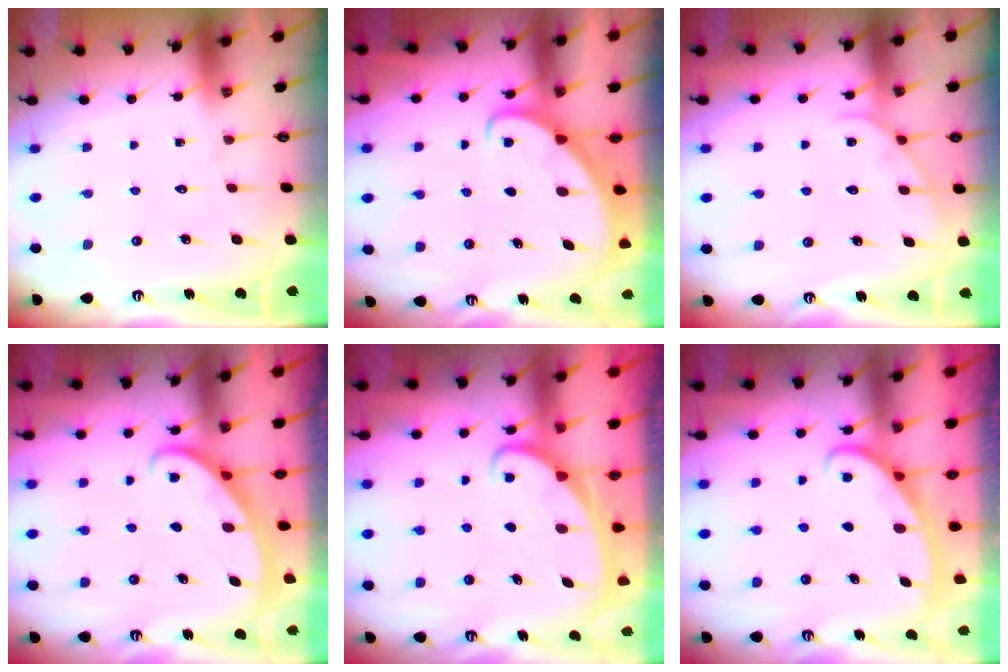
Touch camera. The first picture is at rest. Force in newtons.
{"total": 2.0, "press": 2.0, "slide": 0.3}
{"total": 3.9, "press": 3.9, "slide": 0.3}
{"total": 3.0, "press": 3.0, "slide": 0.1}
{"total": 2.4, "press": 2.4, "slide": 0.3}
{"total": 2.9, "press": 2.8, "slide": 0.4}